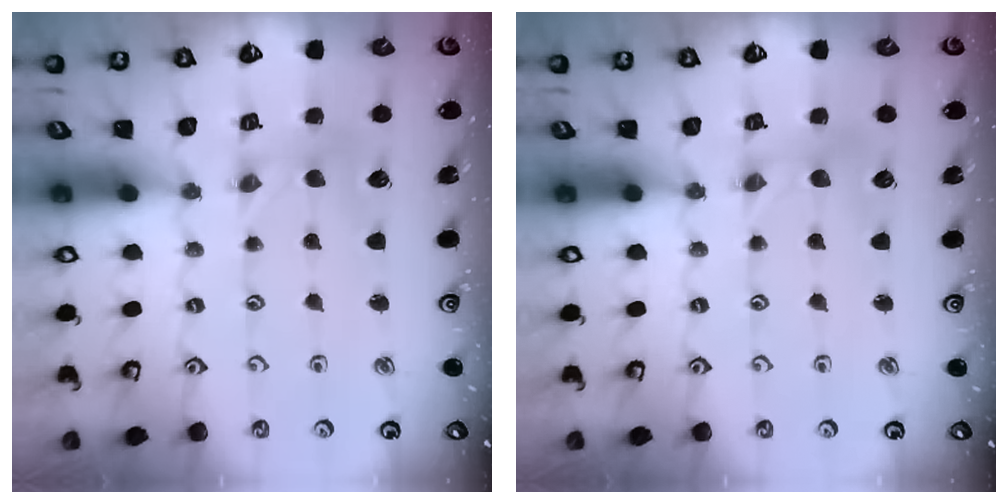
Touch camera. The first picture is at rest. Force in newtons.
{"total": 1.9, "press": 1.9, "slide": 0.3}